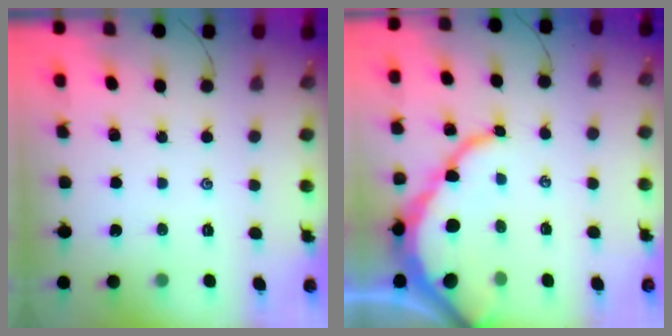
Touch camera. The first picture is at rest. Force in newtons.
{"total": 11.9, "press": 11.8, "slide": 1.1}